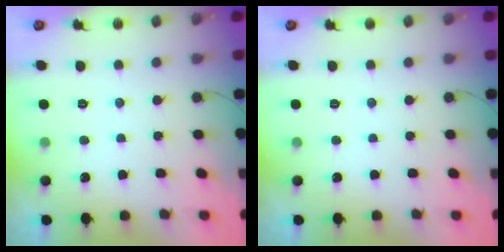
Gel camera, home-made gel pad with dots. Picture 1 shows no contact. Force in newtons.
{"total": 0.0}